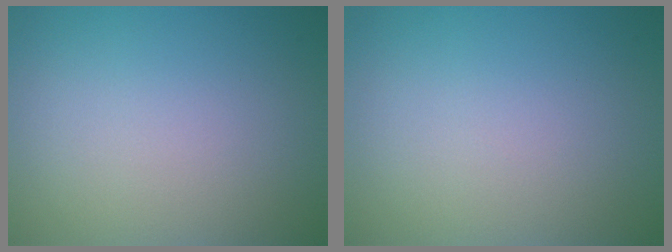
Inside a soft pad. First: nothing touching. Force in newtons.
{"total": 0.0}